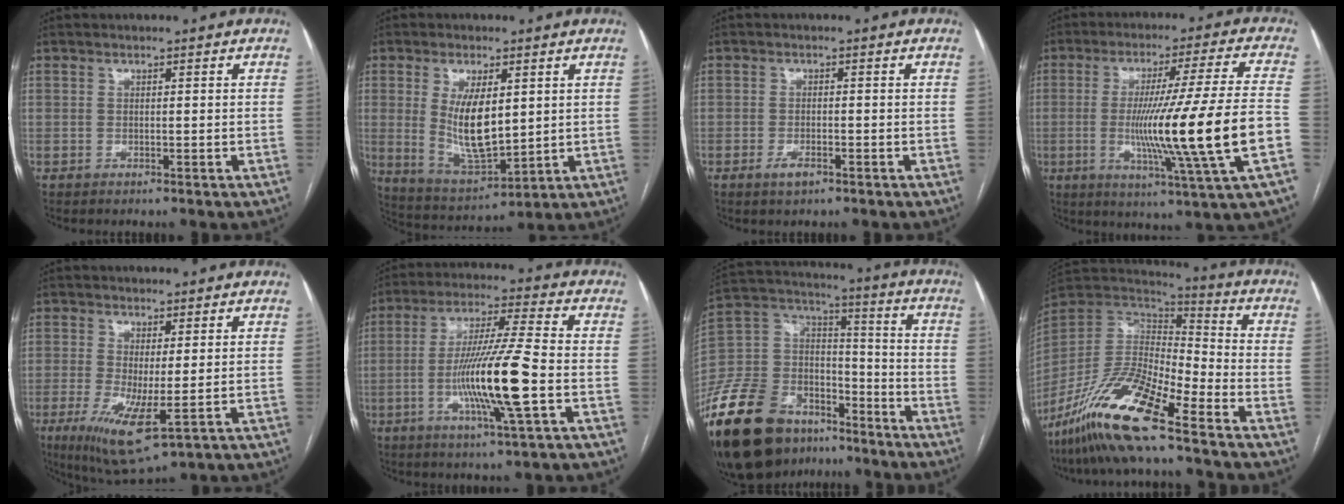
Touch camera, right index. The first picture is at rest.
{"total": 10.4, "force": [1.7, 4.1, 9.4], "torque": [-0.182, -0.009, 0.043]}
{"total": 2.2, "force": [-1.3, 0.8, 1.6], "torque": [-0.032, -0.001, -0.022]}
{"total": 19.0, "force": [-3.6, -2.1, 18.6], "torque": [-0.305, -0.016, -0.062]}
{"total": 9.5, "force": [-2.6, 2.0, 8.9], "torque": [-0.164, -0.030, -0.033]}
{"total": 13.8, "force": [-3.2, -0.5, 13.4], "torque": [-0.260, -0.011, -0.063]}
{"total": 27.4, "force": [-18.9, 14.7, 13.4], "torque": [-0.341, 0.006, -0.331]}
{"total": 17.0, "force": [-11.4, 2.7, 12.4], "torque": [-0.249, -0.012, -0.213]}